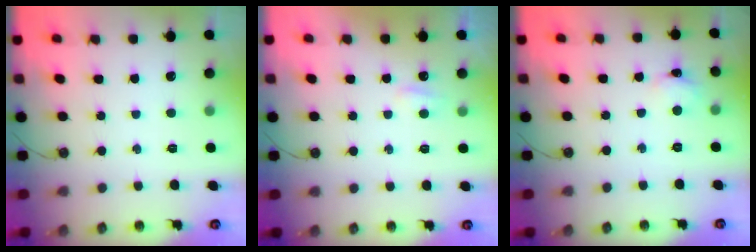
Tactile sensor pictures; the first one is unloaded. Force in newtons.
{"total": 3.2, "press": 3.2, "slide": 0.5}
{"total": 3.0, "press": 3.0, "slide": 0.4}